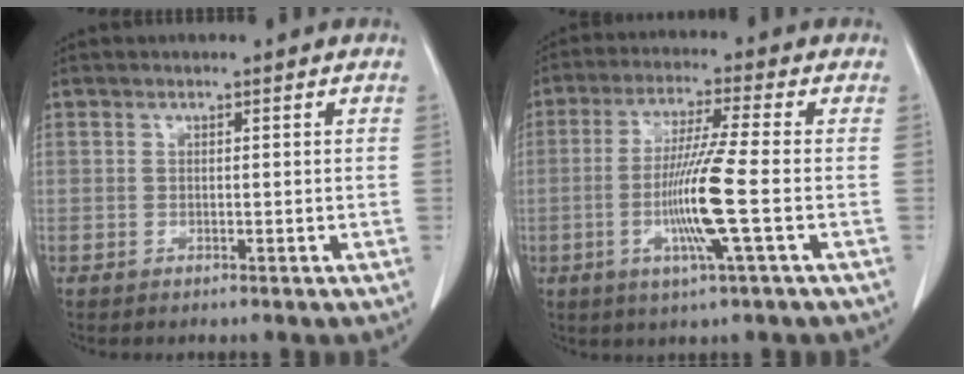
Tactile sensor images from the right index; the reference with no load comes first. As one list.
[{"total": 10.0, "force": [-2.2, -1.2, 9.7], "torque": [-0.193, -0.013, -0.046]}]